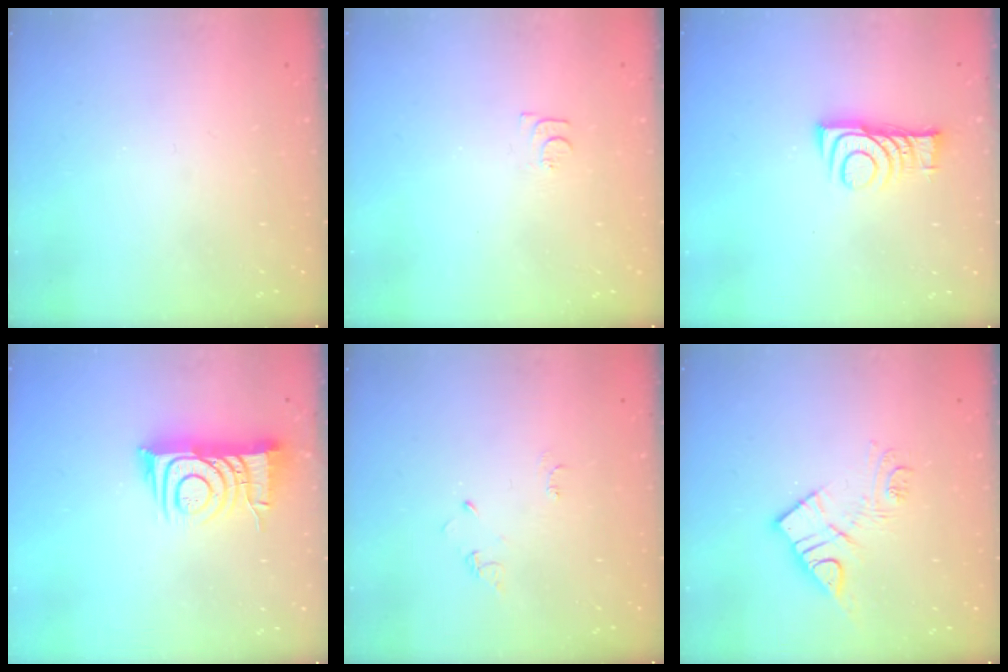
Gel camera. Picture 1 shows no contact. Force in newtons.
{"total": 3.4, "press": 3.4, "slide": 0.5}
{"total": 8.9, "press": 8.9, "slide": 0.4}
{"total": 10.8, "press": 10.7, "slide": 1.4}
{"total": 4.5, "press": 4.5, "slide": 0.8}
{"total": 10.7, "press": 10.7, "slide": 0.5}